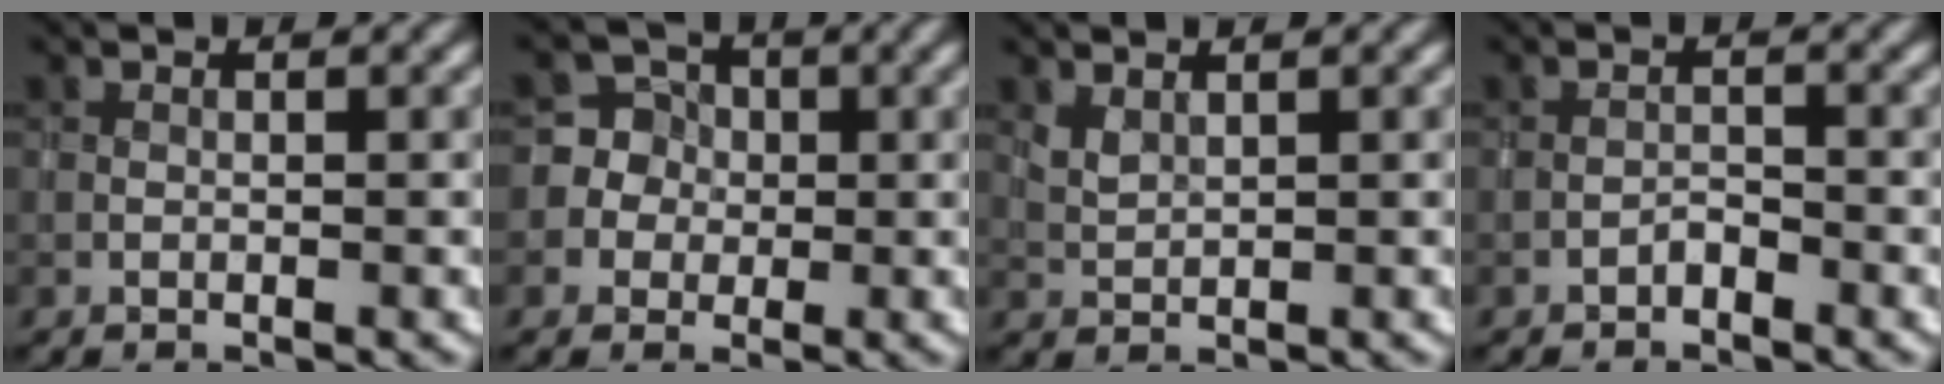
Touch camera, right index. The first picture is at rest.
{"total": 6.0, "force": [0.2, 5.9, 0.7], "torque": [0.001, 0.030, -0.019]}
{"total": 1.2, "force": [0.9, 0.6, 0.5], "torque": [-0.018, -0.001, 0.022]}
{"total": 0.8, "force": [-0.8, 0.3, 0.2], "torque": [-0.004, 0.006, -0.016]}